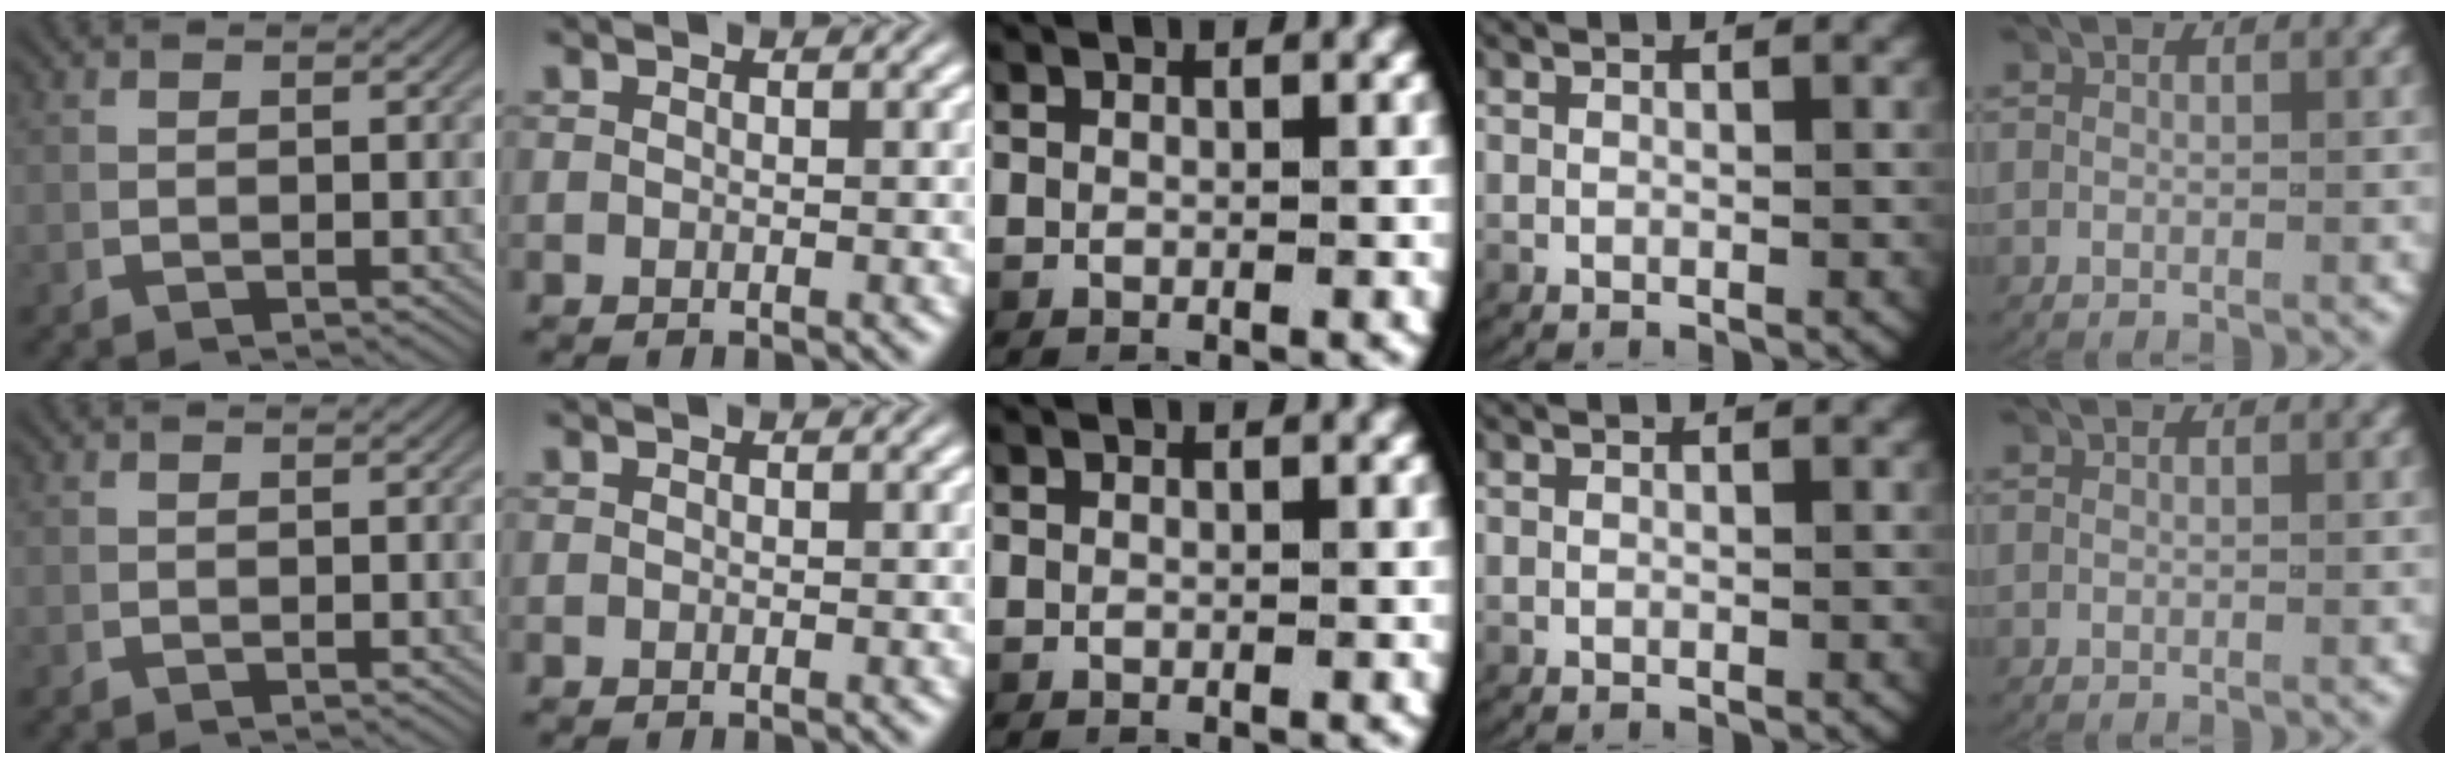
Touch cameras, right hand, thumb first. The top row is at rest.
{}